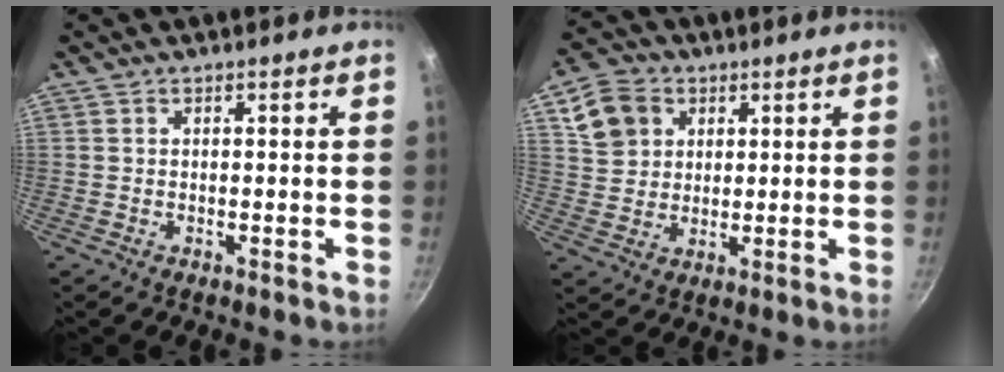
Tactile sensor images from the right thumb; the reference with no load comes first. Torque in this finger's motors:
{"motor_torque": [-0.48, 0.51, -0.21, 0.24, 0.05]}